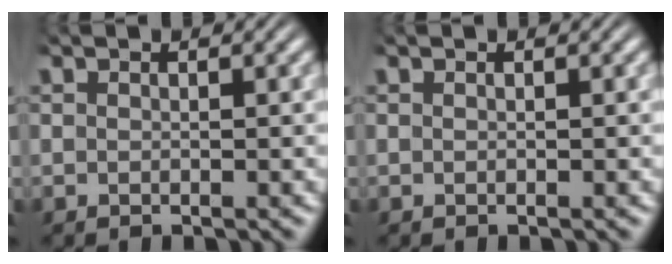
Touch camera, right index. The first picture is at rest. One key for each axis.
{"total": 0.0}